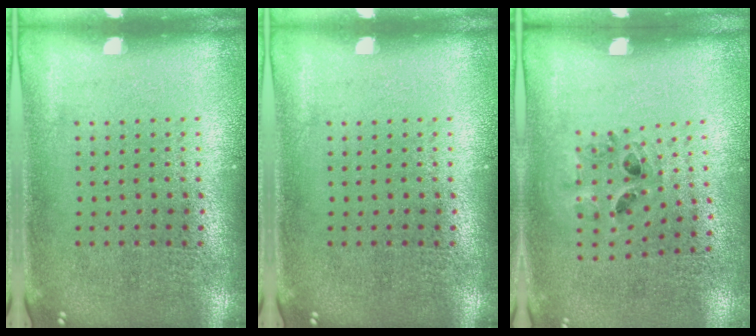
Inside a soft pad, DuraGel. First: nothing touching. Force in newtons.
{"total": 0.0}
{"total": 1.0, "press": 0.8, "slide": 0.5}